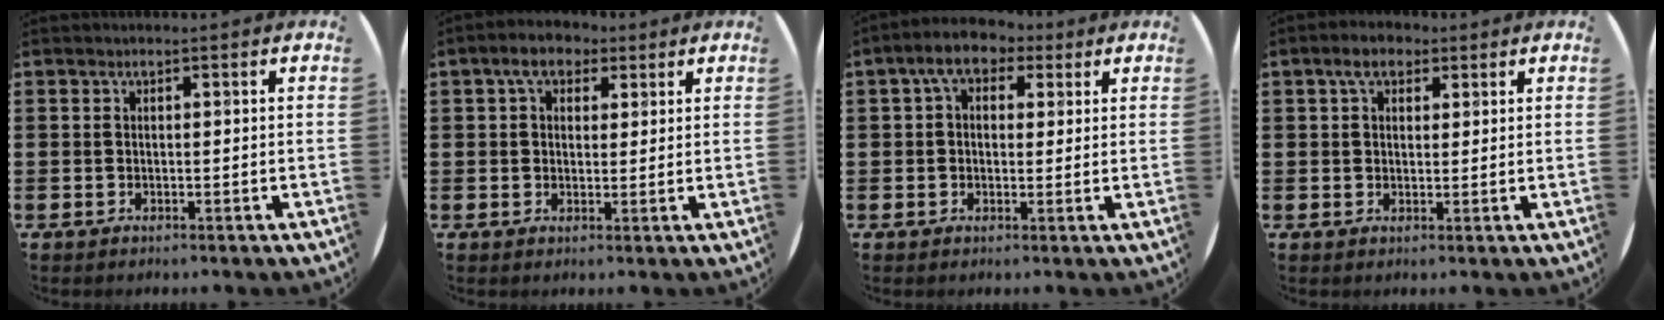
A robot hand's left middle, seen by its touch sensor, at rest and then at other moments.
{"total": 4.4, "force": [2.8, 2.8, 1.9], "torque": [-0.031, 0.010, 0.048]}
{"total": 5.5, "force": [3.8, 3.1, 2.6], "torque": [-0.056, 0.004, 0.068]}
{"total": 3.9, "force": [2.5, 2.1, 2.0], "torque": [-0.028, 0.006, 0.042]}